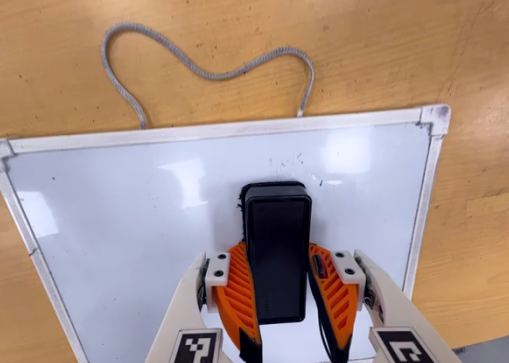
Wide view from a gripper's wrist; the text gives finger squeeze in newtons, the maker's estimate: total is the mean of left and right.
{"total": 12.4, "left": 12.4, "right": 12.4}